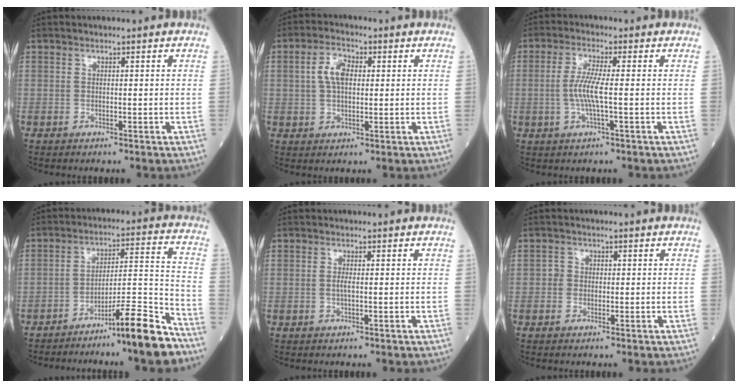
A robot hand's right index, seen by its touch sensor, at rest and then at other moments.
{"total": 5.1, "force": [1.0, 2.7, 4.3], "torque": [-0.091, 0.013, 0.019]}
{"total": 4.9, "force": [-0.5, 0.1, 4.9], "torque": [-0.106, -0.001, -0.013]}
{"total": 11.2, "force": [-8.5, -0.9, 7.2], "torque": [-0.100, 0.014, -0.136]}
{"total": 0.9, "force": [-0.1, 0.0, 0.9], "torque": [-0.021, -0.001, -0.004]}
{"total": 1.4, "force": [-0.1, 1.4, 0.4], "torque": [0.000, 0.005, -0.005]}